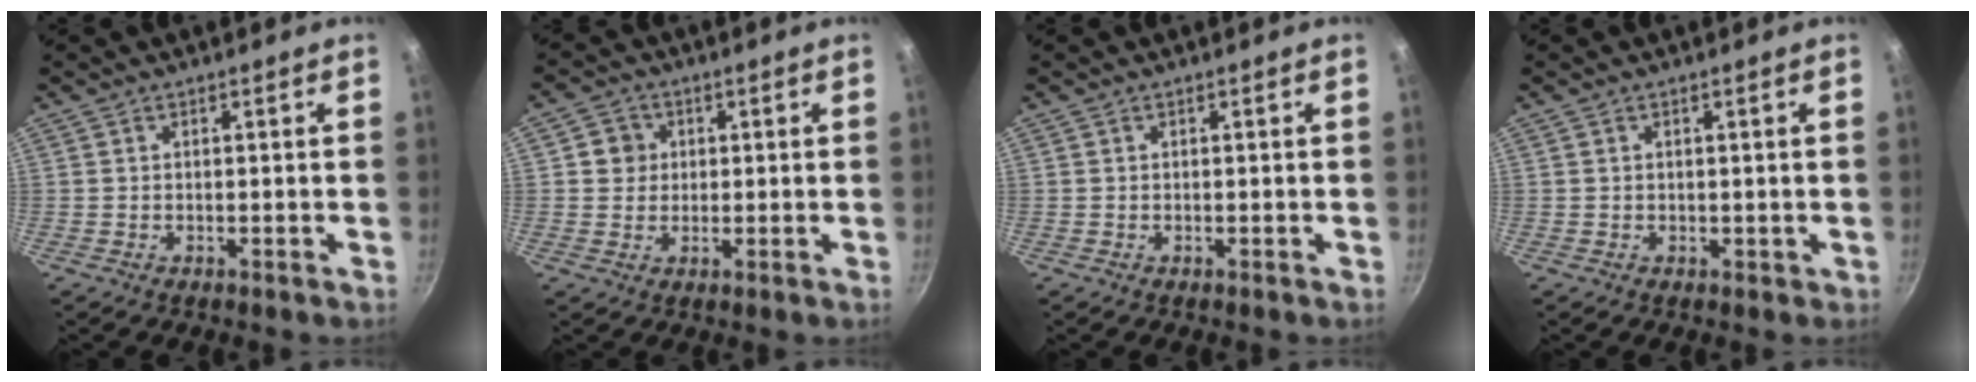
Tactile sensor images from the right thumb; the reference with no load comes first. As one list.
[{"total": 4.5, "force": [0.8, 4.3, 1.1], "torque": [0.014, 0.002, 0.006]}, {"total": 0.0}, {"total": 0.8, "force": [0.2, 0.7, 0.2], "torque": [0.005, 0.002, 0.004]}]